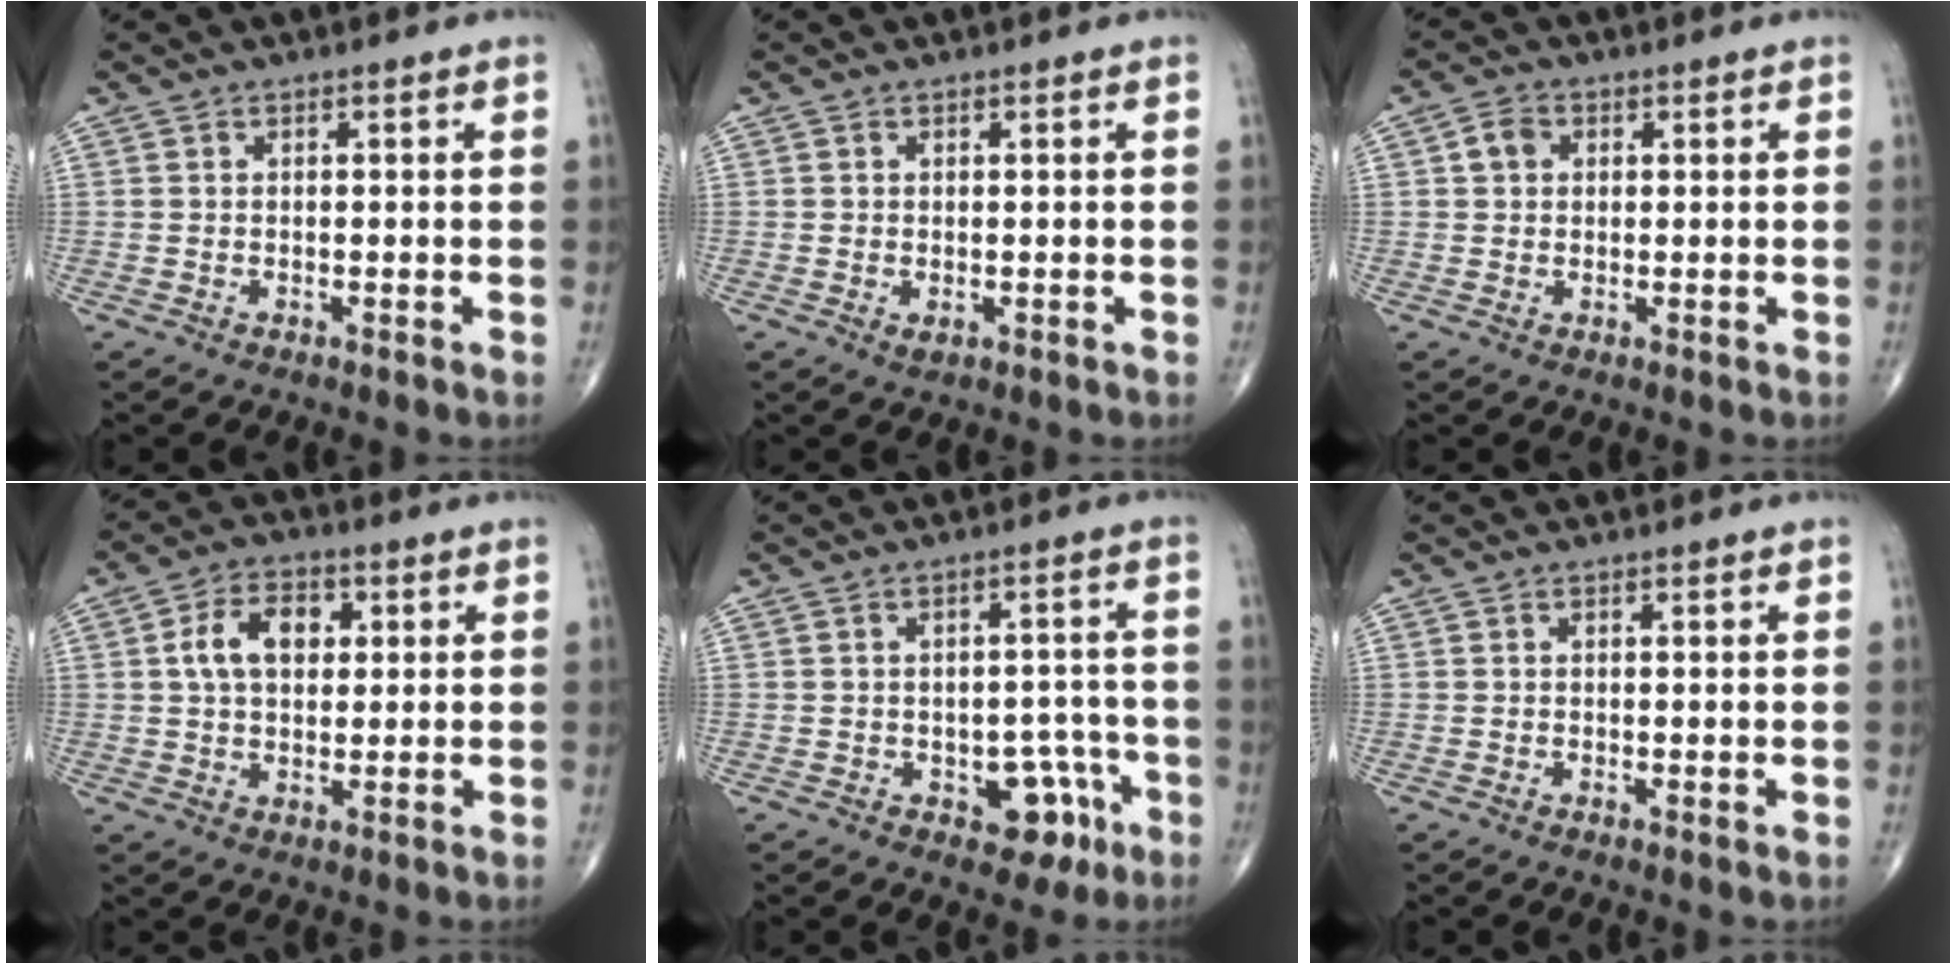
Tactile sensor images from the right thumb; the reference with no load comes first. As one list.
[{"total": 1.2, "force": [-0.3, 0.7, 0.9], "torque": [-0.011, -0.003, -0.002]}, {"total": 3.2, "force": [0.8, 2.6, 1.7], "torque": [-0.019, 0.004, 0.011]}, {"total": 8.6, "force": [1.8, 5.7, 6.2], "torque": [-0.089, 0.010, 0.026]}, {"total": 7.3, "force": [-3.3, 4.7, 4.5], "torque": [-0.017, 0.031, -0.037]}, {"total": 0.0}]